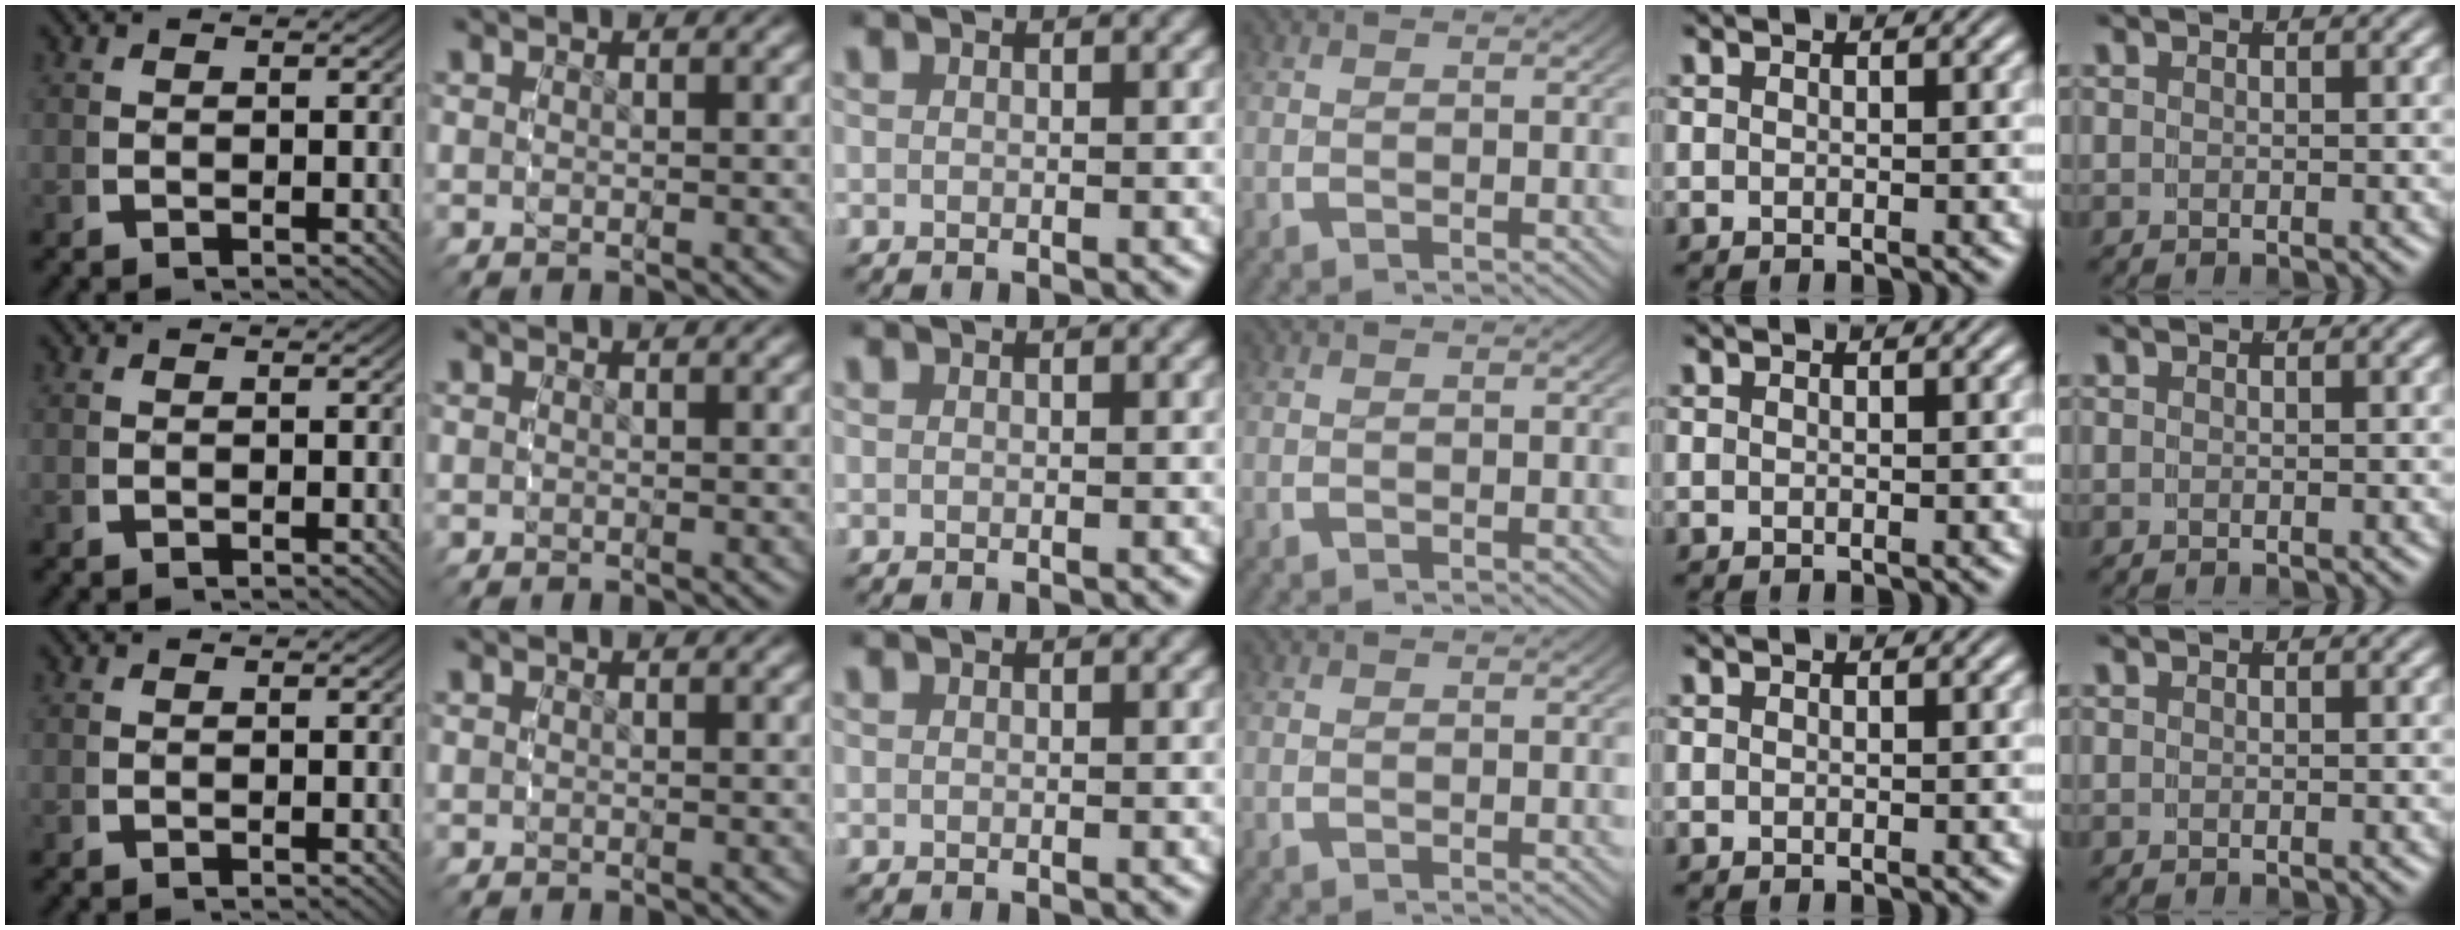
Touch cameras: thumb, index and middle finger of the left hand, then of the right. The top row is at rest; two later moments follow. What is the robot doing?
{"motion": "grasp_and_lifting", "object": "small bumper sticker"}